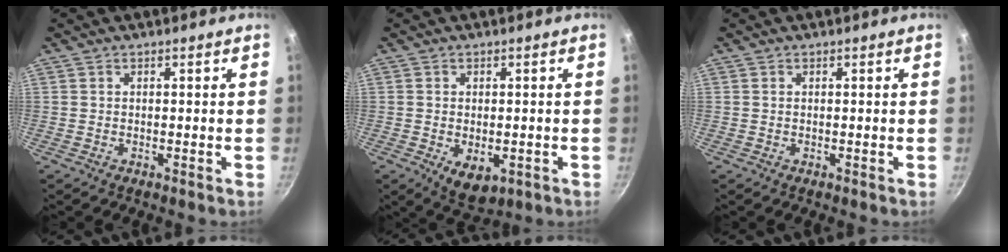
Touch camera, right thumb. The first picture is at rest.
{"total": 6.2, "force": [-1.5, 3.8, 4.7], "torque": [-0.061, -0.010, -0.011]}
{"total": 0.0}